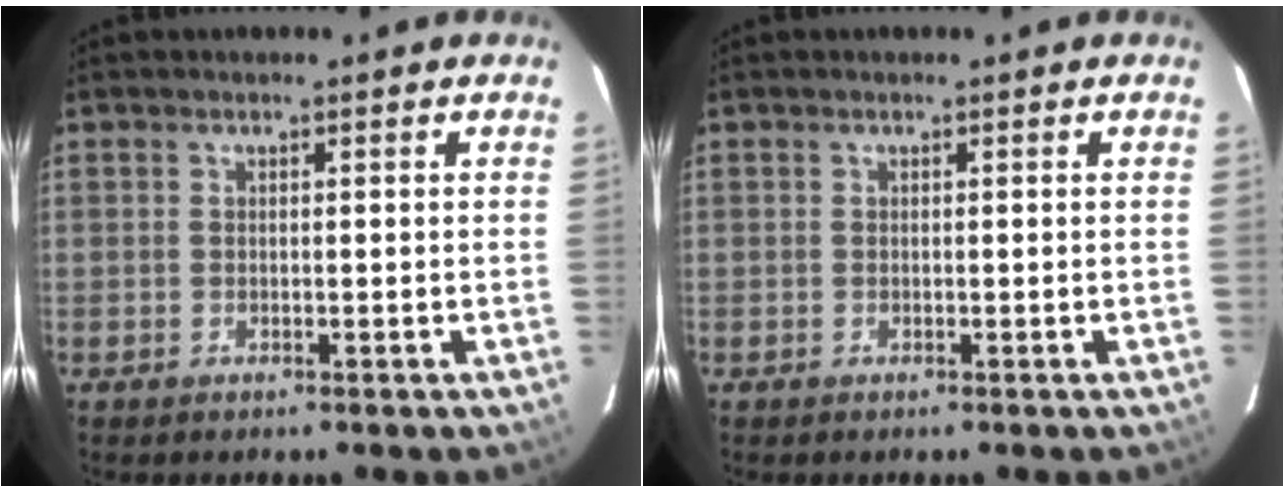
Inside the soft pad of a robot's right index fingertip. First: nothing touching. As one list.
[{"total": 0.0}]